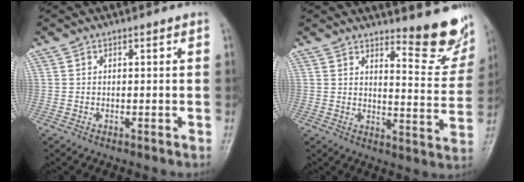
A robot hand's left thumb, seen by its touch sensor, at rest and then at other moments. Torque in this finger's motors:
{"motor_torque": [0.26, 0.02, 0.29, -0.13, 0.08]}